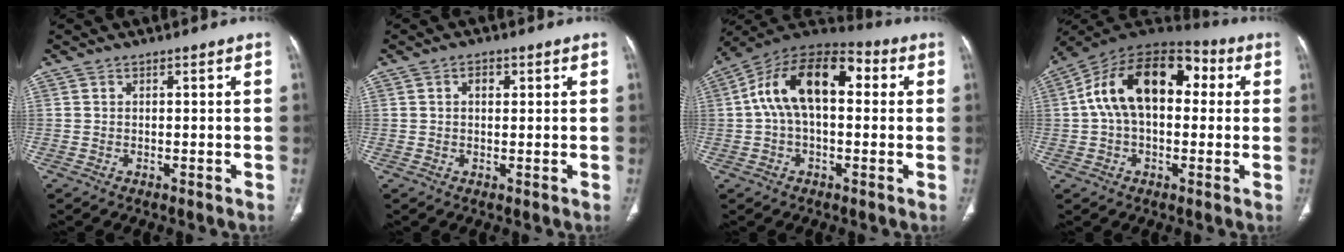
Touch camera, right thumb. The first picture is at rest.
{"total": 2.4, "force": [0.8, 1.5, 1.7], "torque": [-0.022, 0.002, 0.012]}
{"total": 16.6, "force": [2.6, 9.1, 13.6], "torque": [-0.225, 0.048, 0.035]}
{"total": 18.7, "force": [2.9, 11.2, 14.7], "torque": [-0.231, 0.047, 0.038]}